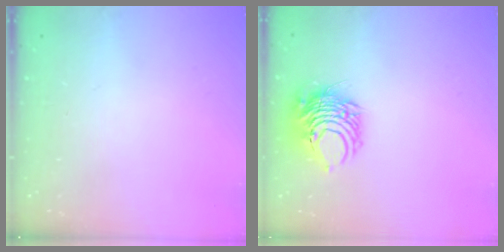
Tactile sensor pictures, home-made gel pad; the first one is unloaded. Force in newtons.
{"total": 8.3, "press": 8.2, "slide": 1.2}